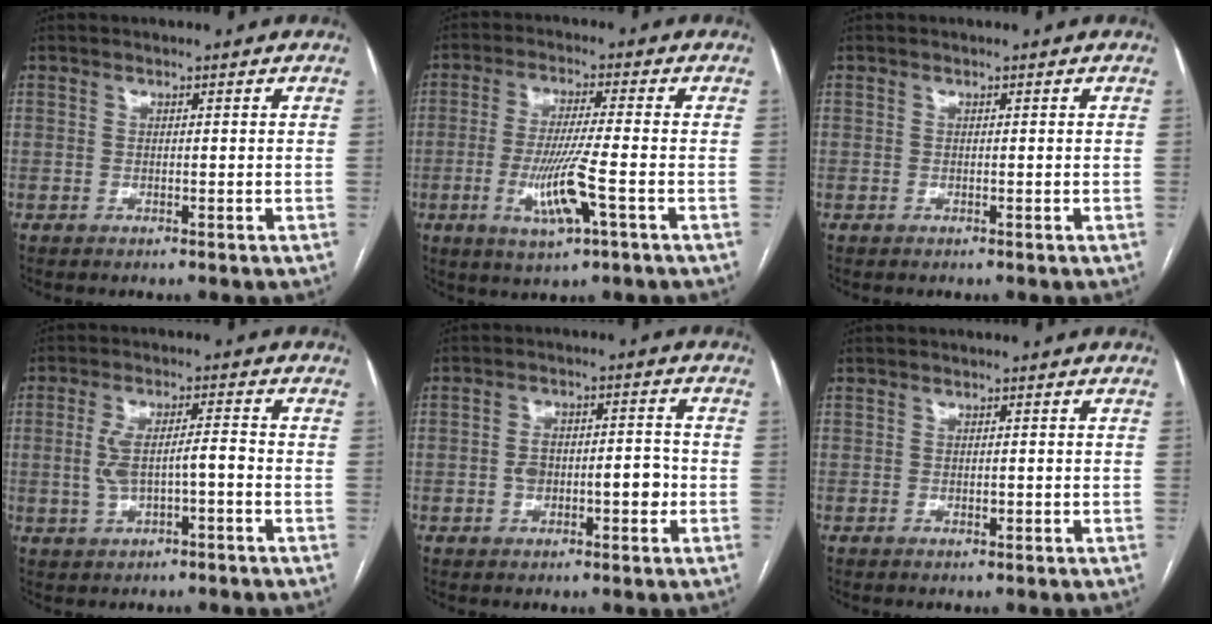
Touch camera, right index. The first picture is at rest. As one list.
[{"total": 8.9, "force": [-2.8, 0.2, 8.4], "torque": [-0.165, -0.013, -0.051]}, {"total": 0.0}, {"total": 6.5, "force": [-1.0, 1.9, 6.1], "torque": [-0.124, 0.018, -0.012]}, {"total": 6.7, "force": [-1.4, 3.1, 5.7], "torque": [-0.098, 0.025, -0.017]}, {"total": 1.0, "force": [-0.2, 0.4, 0.9], "torque": [-0.016, -0.001, -0.002]}]